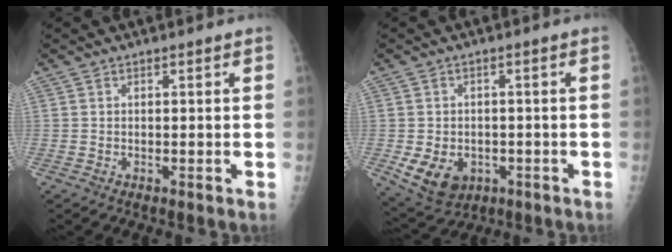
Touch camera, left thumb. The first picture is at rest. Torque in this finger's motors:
{"motor_torque": [0.00, 0.00, 0.77, 0.19, 0.08]}